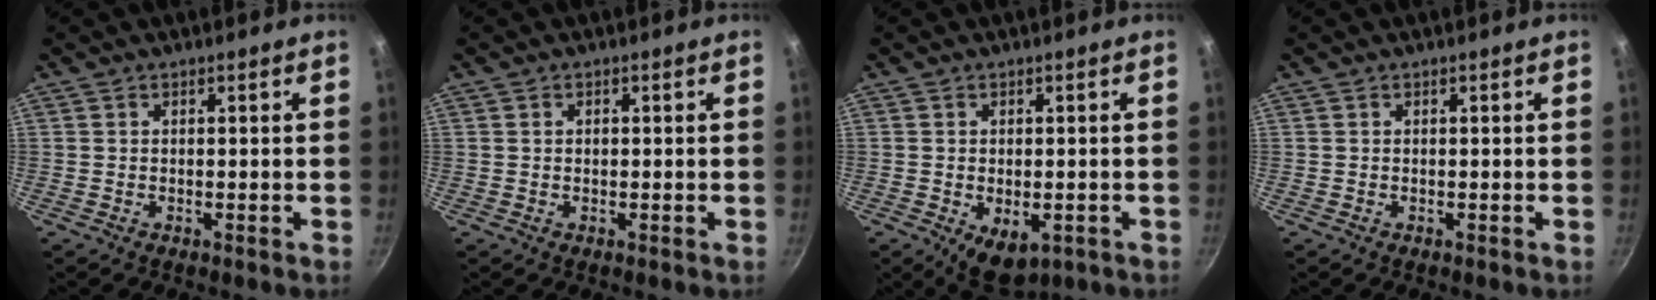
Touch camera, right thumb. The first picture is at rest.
{"total": 0.7, "force": [0.1, 0.6, 0.4], "torque": [-0.005, 0.003, 0.002]}
{"total": 6.8, "force": [-2.0, 4.3, 4.9], "torque": [-0.055, -0.005, -0.016]}
{"total": 0.0}